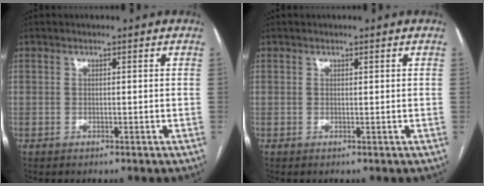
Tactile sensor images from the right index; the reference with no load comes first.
{"total": 0.0}